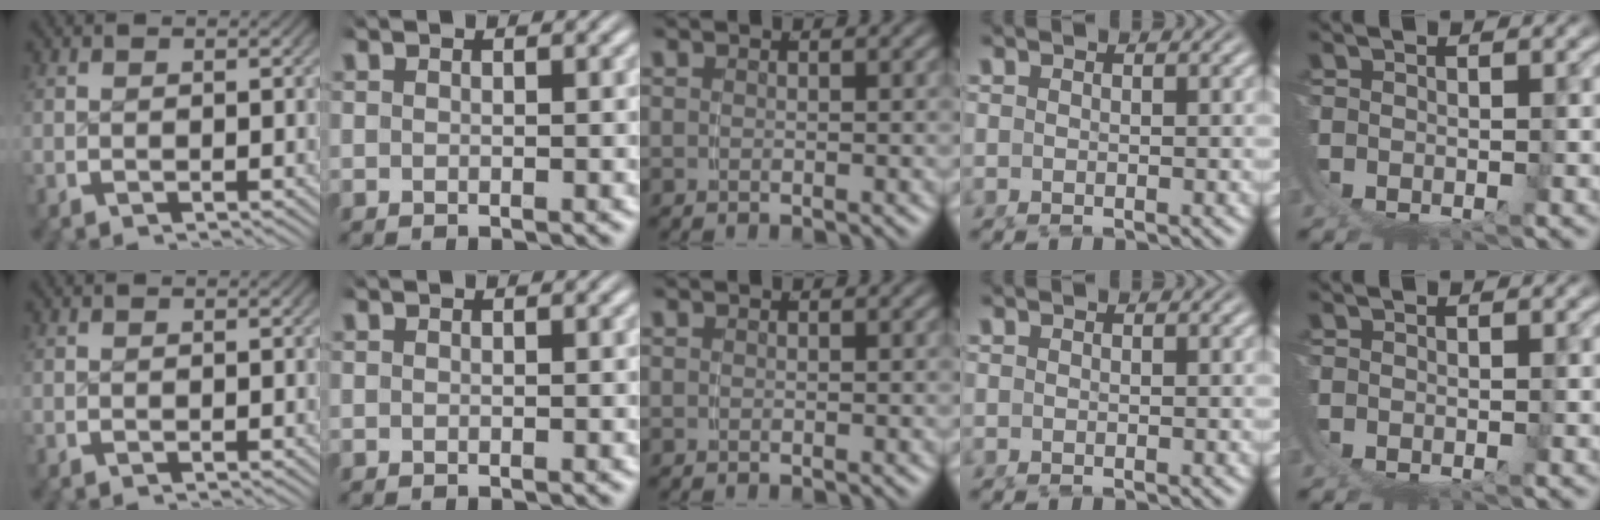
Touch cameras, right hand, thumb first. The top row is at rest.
{}